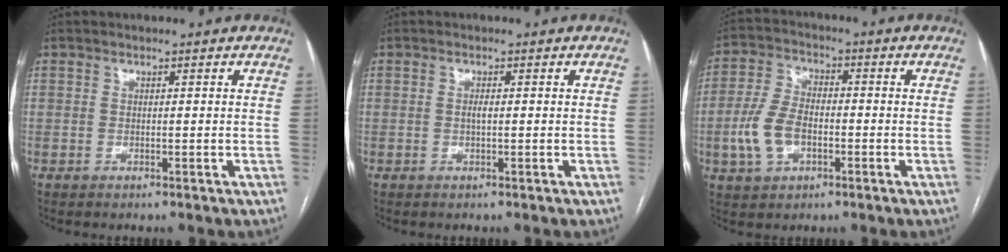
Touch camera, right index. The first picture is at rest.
{"total": 1.0, "force": [0.0, 0.1, 1.0], "torque": [-0.020, 0.000, 0.000]}
{"total": 8.3, "force": [-2.2, 4.8, 6.3], "torque": [-0.149, 0.012, -0.040]}